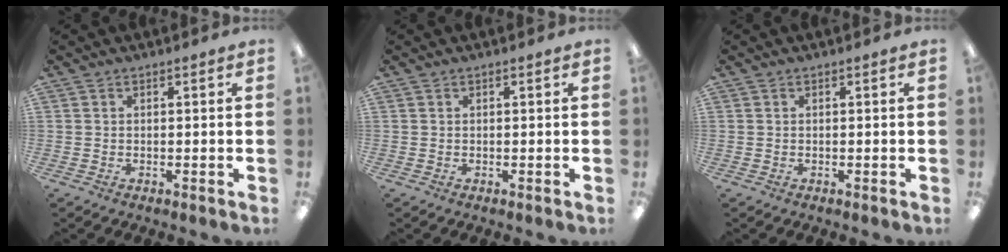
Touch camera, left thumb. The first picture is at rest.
{"total": 0.0}
{"total": 0.0}